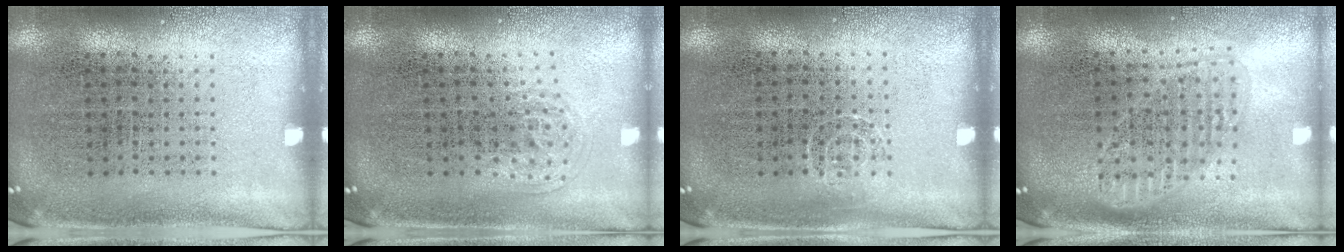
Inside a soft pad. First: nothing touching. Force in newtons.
{"total": 1.0, "press": 0.6, "slide": 0.8}
{"total": 0.7, "press": 0.5, "slide": 0.5}
{"total": 1.6, "press": 1.4, "slide": 0.8}